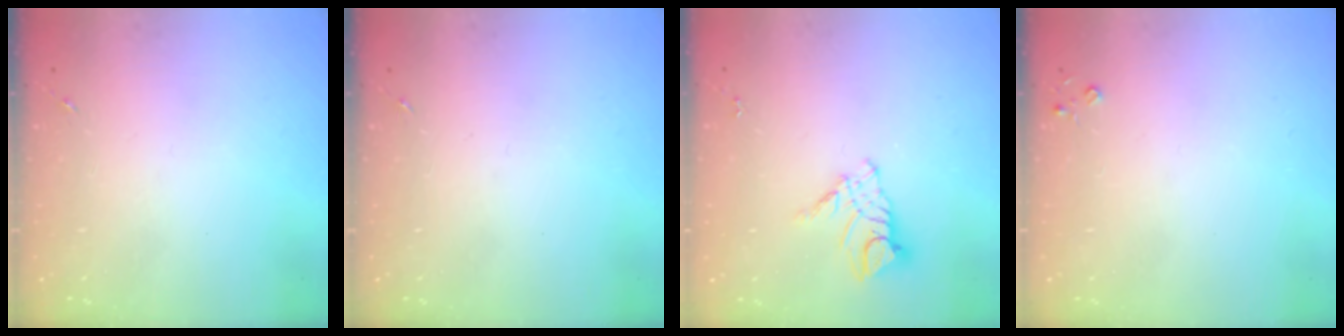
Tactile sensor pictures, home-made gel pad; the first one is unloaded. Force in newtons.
{"total": 0.0}
{"total": 10.2, "press": 10.1, "slide": 1.0}
{"total": 2.3, "press": 2.3, "slide": 0.3}